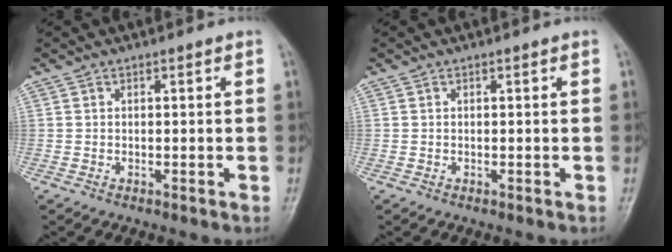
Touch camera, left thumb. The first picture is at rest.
{"total": 0.0}